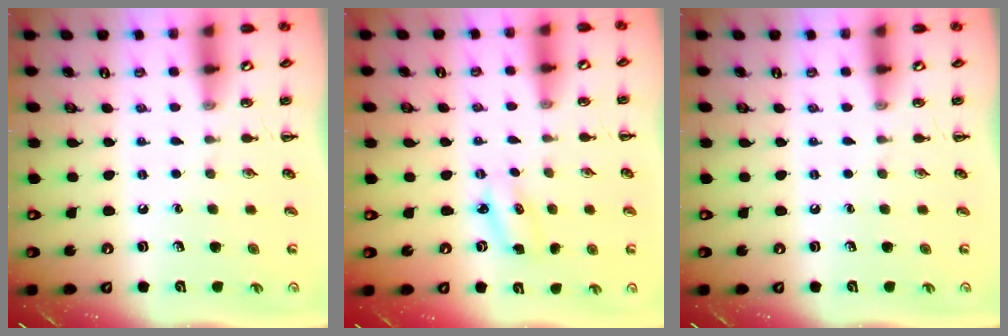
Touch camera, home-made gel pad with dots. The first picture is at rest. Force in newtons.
{"total": 2.8, "press": 2.8, "slide": 0.6}
{"total": 0.0}